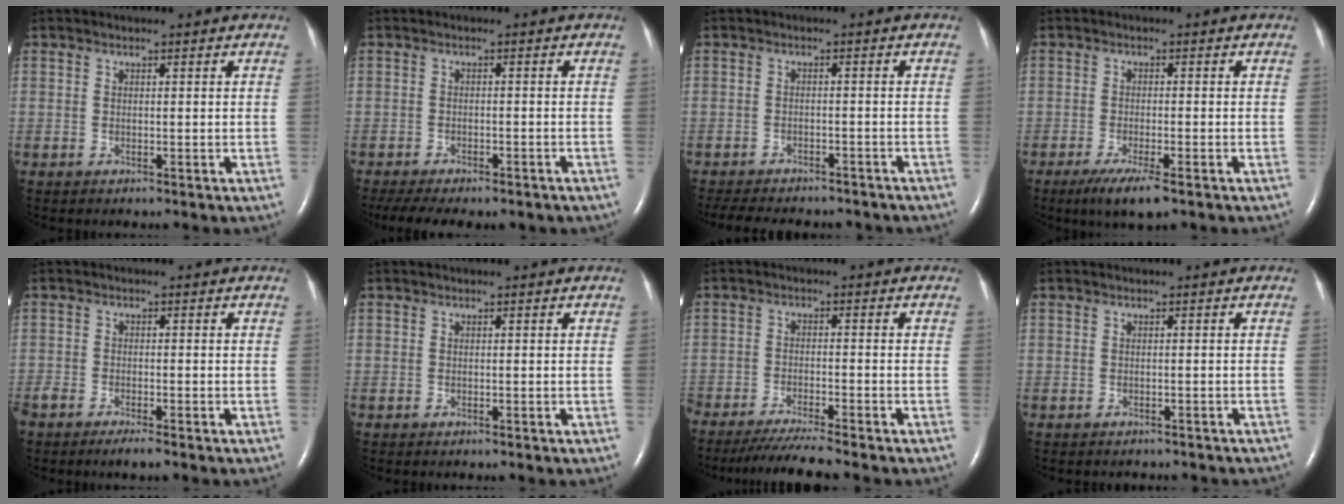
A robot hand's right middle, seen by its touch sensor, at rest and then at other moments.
{"total": 11.8, "force": [-9.4, 3.8, 6.1], "torque": [-0.107, -0.002, -0.124]}
{"total": 15.4, "force": [-13.4, 4.5, 6.0], "torque": [-0.132, -0.011, -0.168]}
{"total": 5.5, "force": [-3.5, 0.7, 4.2], "torque": [-0.081, -0.016, -0.058]}
{"total": 3.9, "force": [-3.1, 0.6, 2.3], "torque": [-0.042, -0.009, -0.053]}
{"total": 0.0}
{"total": 7.6, "force": [-6.8, -1.0, 3.4], "torque": [-0.047, -0.027, -0.115]}
{"total": 6.4, "force": [-5.7, 2.1, 2.0], "torque": [-0.020, -0.003, -0.059]}